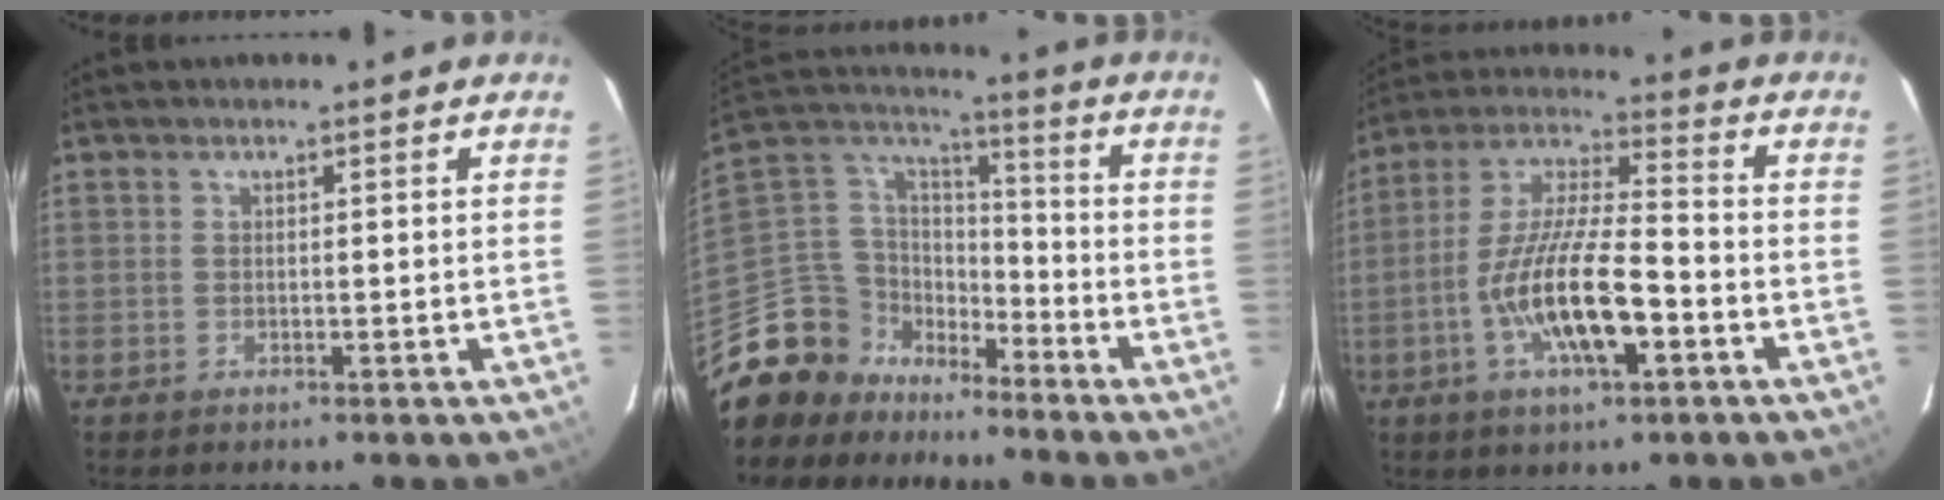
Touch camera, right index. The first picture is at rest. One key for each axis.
{"total": 14.9, "fx": -11.4, "fy": 9.1, "fz": 3.1, "tx": -0.101, "ty": 0.044, "tz": -0.208}
{"total": 15.3, "fx": -5.4, "fy": 4.2, "fz": 13.8, "tx": -0.277, "ty": -0.006, "tz": -0.100}